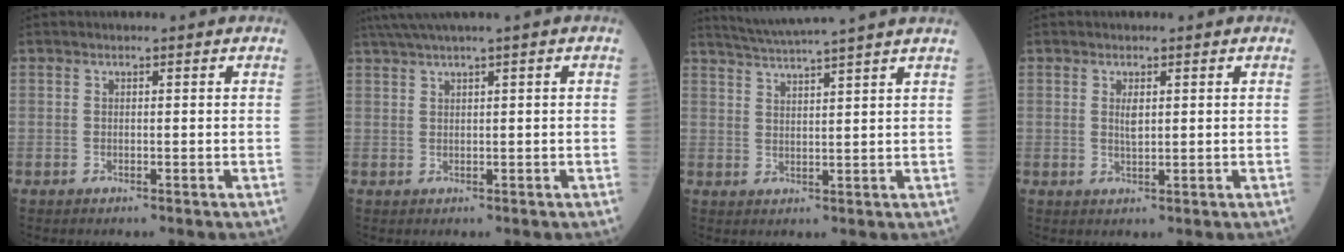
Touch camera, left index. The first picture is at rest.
{"total": 3.6, "force": [2.4, -0.9, 2.5], "torque": [-0.056, 0.013, 0.052]}
{"total": 10.1, "force": [9.0, -2.0, 4.3], "torque": [-0.077, 0.008, 0.129]}
{"total": 1.6, "force": [0.5, 0.4, 1.5], "torque": [-0.031, -0.003, 0.010]}